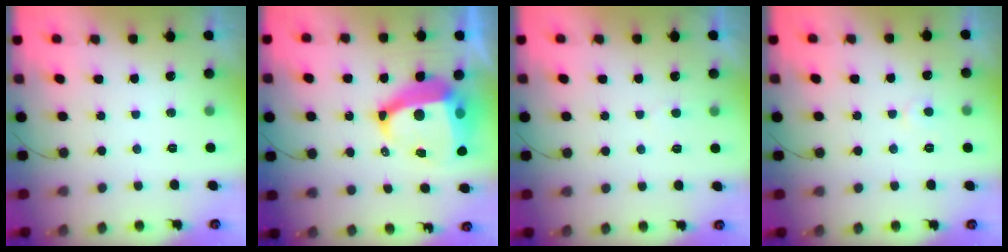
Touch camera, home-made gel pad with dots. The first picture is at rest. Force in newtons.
{"total": 14.6, "press": 14.5, "slide": 1.5}
{"total": 3.0, "press": 3.0, "slide": 0.2}
{"total": 3.7, "press": 3.7, "slide": 0.4}